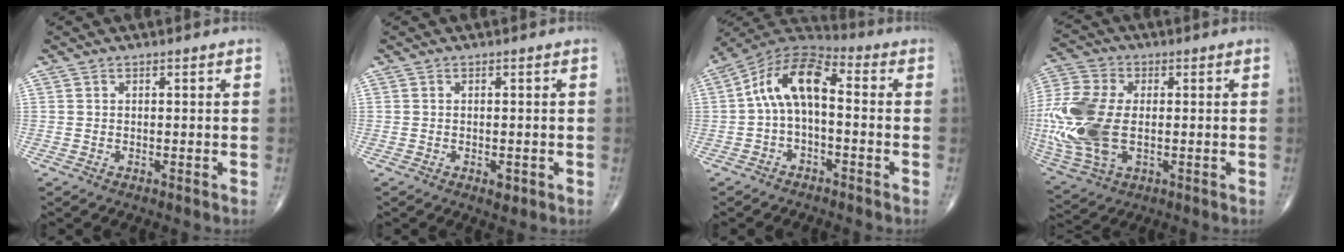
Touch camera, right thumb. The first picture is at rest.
{"total": 1.8, "force": [-0.6, 0.8, 1.4], "torque": [-0.016, -0.001, -0.008]}
{"total": 11.5, "force": [0.1, 5.9, 9.9], "torque": [-0.169, 0.045, -0.013]}
{"total": 19.9, "force": [-1.1, 12.0, 15.8], "torque": [-0.392, -0.008, -0.013]}